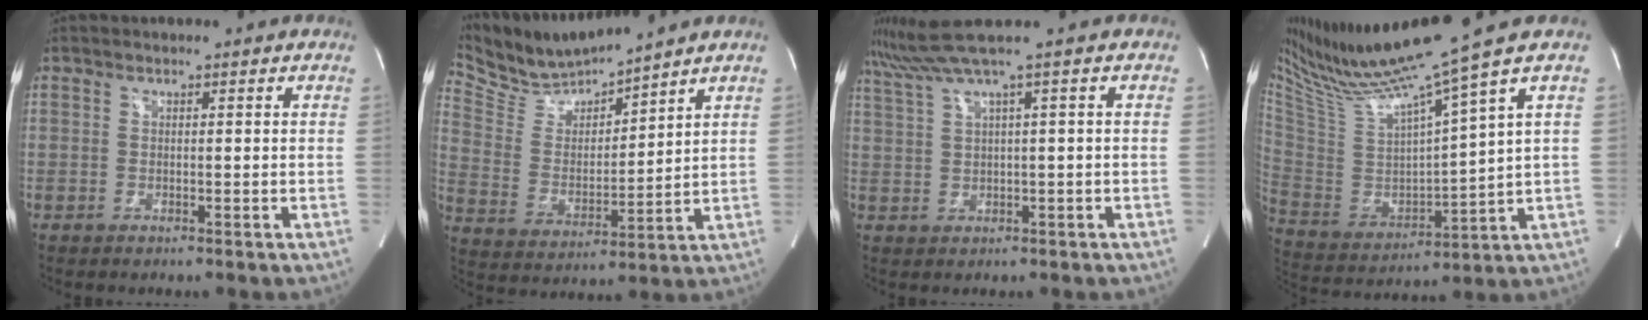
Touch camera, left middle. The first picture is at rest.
{"total": 10.1, "force": [9.9, 0.2, 2.1], "torque": [-0.064, 0.001, 0.208]}
{"total": 4.5, "force": [3.1, -2.0, 2.6], "torque": [-0.068, 0.017, 0.073]}
{"total": 17.8, "force": [14.0, -2.8, 10.7], "torque": [-0.197, -0.032, 0.268]}